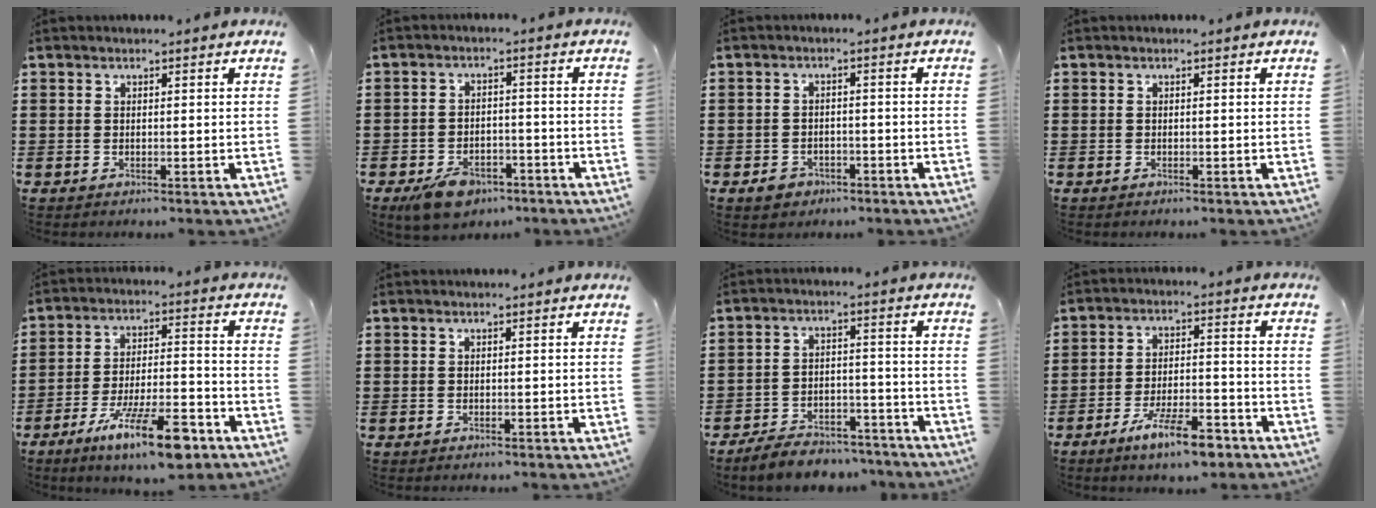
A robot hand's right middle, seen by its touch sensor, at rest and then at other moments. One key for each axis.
{"total": 5.3, "fx": -4.2, "fy": 2.3, "fz": 2.3, "tx": -0.054, "ty": 0.008, "tz": -0.081}
{"total": 2.3, "fx": -1.8, "fy": 1.4, "fz": 0.5, "tx": -0.014, "ty": 0.004, "tz": -0.040}
{"total": 0.0}
{"total": 12.4, "fx": -8.0, "fy": 2.5, "fz": 9.0, "tx": -0.167, "ty": 0.013, "tz": -0.147}
{"total": 0.0}
{"total": 5.6, "fx": -5.4, "fy": 1.1, "fz": 1.0, "tx": -0.020, "ty": 0.013, "tz": -0.107}
{"total": 8.2, "fx": -6.1, "fy": 1.8, "fz": 5.2, "tx": -0.097, "ty": 0.007, "tz": -0.113}